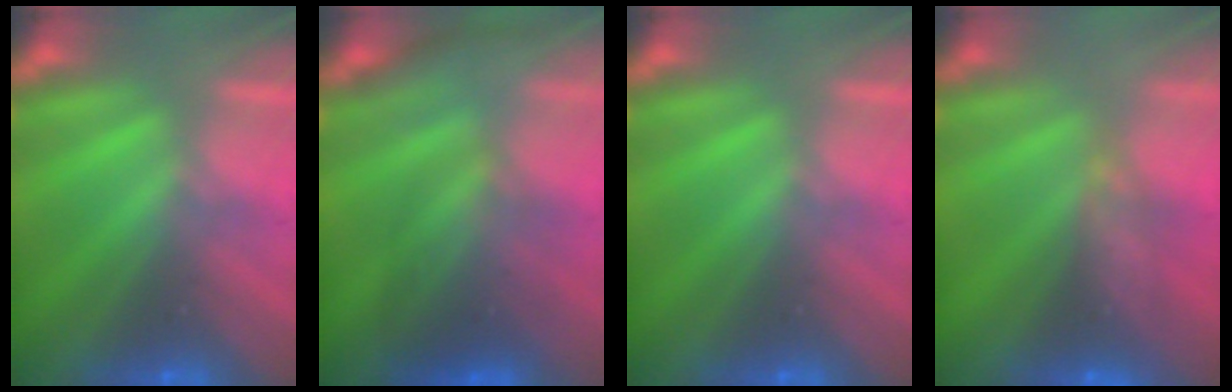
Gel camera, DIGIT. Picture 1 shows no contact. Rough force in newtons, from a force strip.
{"total": 2.3}
{"total": 0.0}
{"total": 8.6}